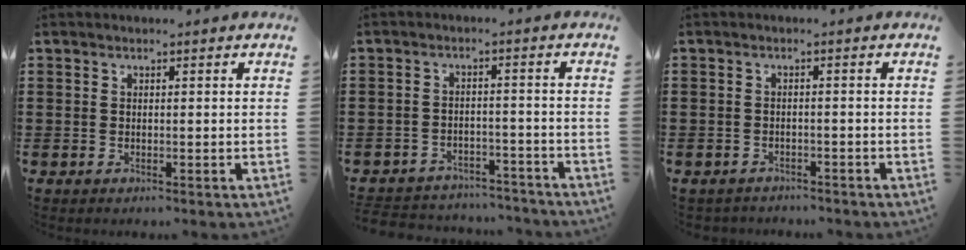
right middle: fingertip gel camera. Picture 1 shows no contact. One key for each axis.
{"total": 3.7, "fx": -3.6, "fy": 0.5, "fz": 0.0, "tx": -0.006, "ty": 0.003, "tz": -0.078}
{"total": 1.6, "fx": -1.6, "fy": 0.3, "fz": -0.2, "tx": -0.003, "ty": 0.000, "tz": -0.037}